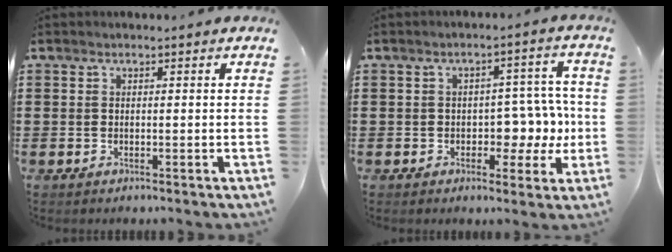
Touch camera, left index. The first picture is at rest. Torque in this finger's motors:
{"motor_torque": [0.68, -0.06, 0.29, 0.04]}